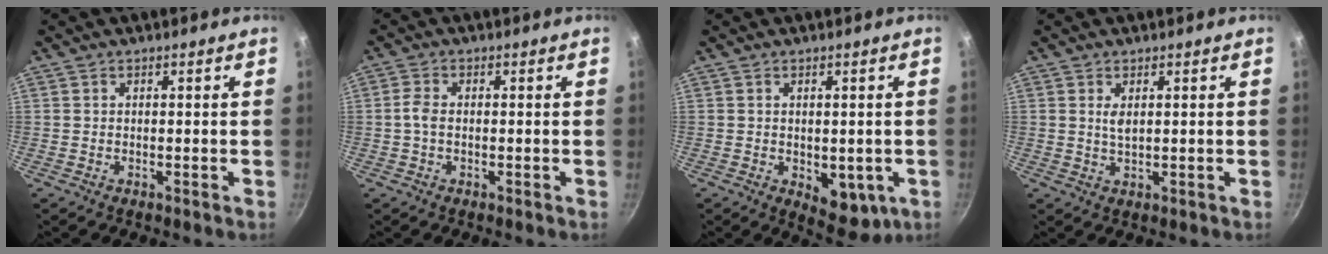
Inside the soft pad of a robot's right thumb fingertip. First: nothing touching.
{"total": 2.6, "force": [-0.2, 1.6, 2.1], "torque": [-0.051, 0.008, -0.008]}
{"total": 7.7, "force": [-1.6, 4.5, 6.0], "torque": [-0.056, -0.011, -0.009]}
{"total": 2.2, "force": [0.8, 1.0, 1.9], "torque": [-0.035, -0.005, 0.016]}